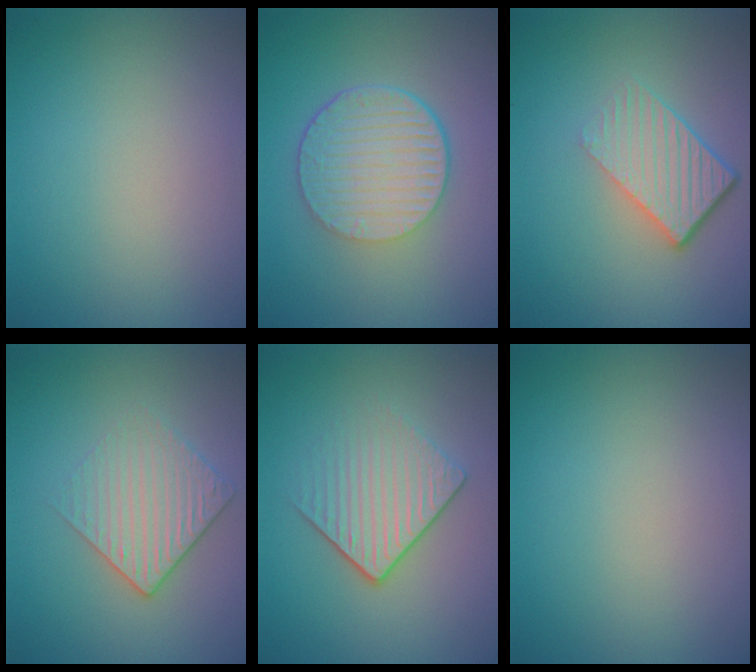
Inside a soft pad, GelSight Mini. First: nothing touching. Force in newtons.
{"total": 6.4, "press": 4.4, "slide": 4.7}
{"total": 4.5, "press": 2.8, "slide": 3.5}
{"total": 2.9, "press": 2.6, "slide": 1.2}
{"total": 3.9, "press": 2.8, "slide": 2.7}
{"total": 0.0}